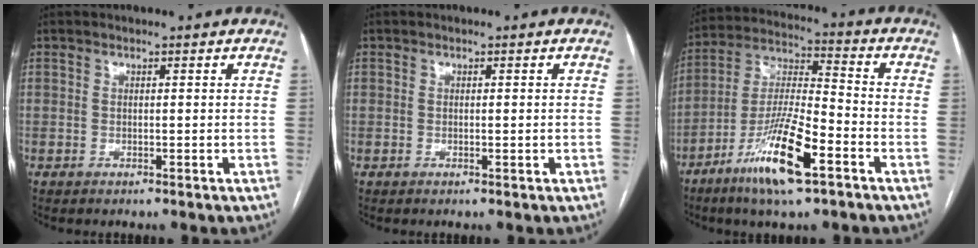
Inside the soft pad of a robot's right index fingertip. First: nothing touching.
{"total": 0.7, "force": [-0.1, 0.2, 0.6], "torque": [-0.014, 0.003, 0.004]}
{"total": 14.2, "force": [-7.4, 1.8, 12.0], "torque": [-0.234, -0.018, -0.138]}